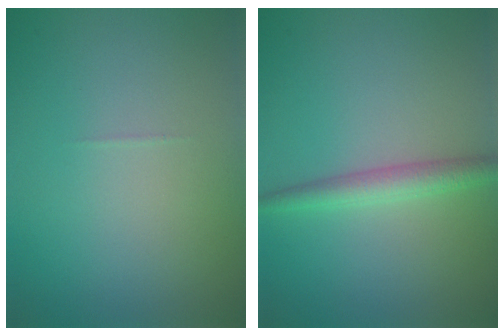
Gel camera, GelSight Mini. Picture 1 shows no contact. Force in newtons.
{"total": 2.3, "press": 2.3, "slide": 0.1}